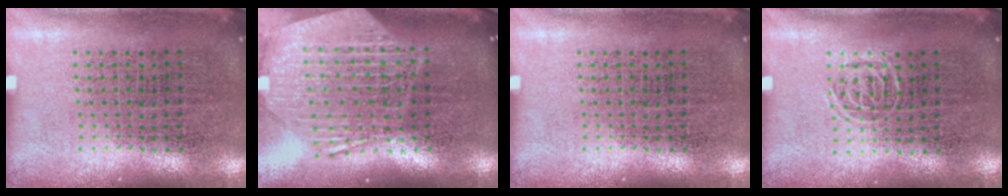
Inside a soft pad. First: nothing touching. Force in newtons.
{"total": 2.8, "press": 2.2, "slide": 1.7}
{"total": 0.0}
{"total": 0.6, "press": 0.4, "slide": 0.4}